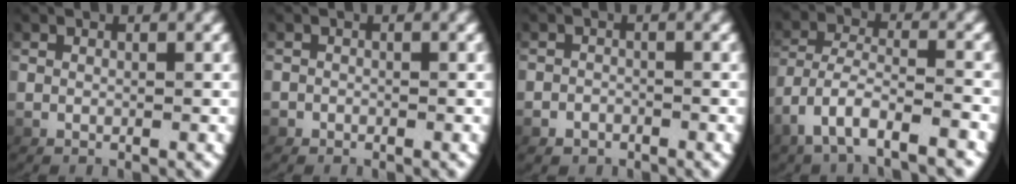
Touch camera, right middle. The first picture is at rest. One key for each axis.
{"total": 0.6, "fx": -0.5, "fy": 0.1, "fz": -0.3, "tx": 0.004, "ty": -0.005, "tz": -0.007}
{"total": 1.4, "fx": -1.3, "fy": 0.7, "fz": -0.2, "tx": 0.002, "ty": -0.006, "tz": -0.018}
{"total": 4.3, "fx": -2.6, "fy": 1.6, "fz": 2.9, "tx": -0.079, "ty": -0.021, "tz": -0.032}